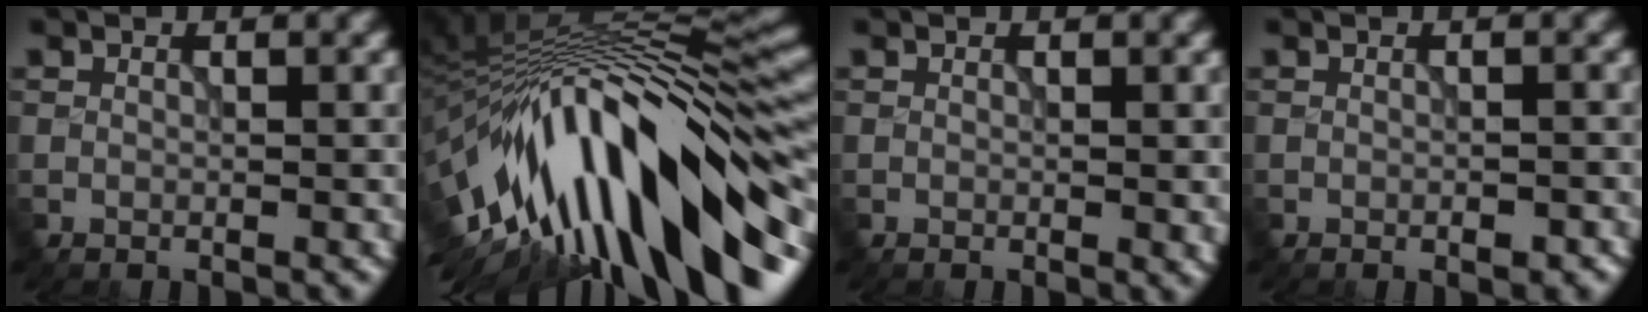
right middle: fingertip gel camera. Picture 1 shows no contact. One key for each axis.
{"total": 16.4, "fx": -5.4, "fy": 5.5, "fz": 14.5, "tx": -0.231, "ty": 0.031, "tz": -0.095}
{"total": 0.5, "fx": 0.0, "fy": 0.2, "fz": 0.5, "tx": -0.005, "ty": -0.002, "tz": 0.000}
{"total": 1.2, "fx": -0.6, "fy": 0.5, "fz": 0.9, "tx": -0.015, "ty": -0.002, "tz": -0.008}